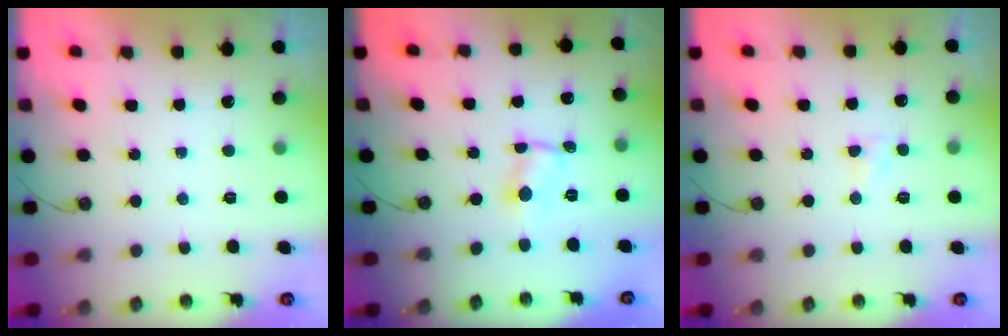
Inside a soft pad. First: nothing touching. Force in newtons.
{"total": 0.7, "press": 0.7, "slide": 0.1}
{"total": 2.9, "press": 2.9, "slide": 0.4}